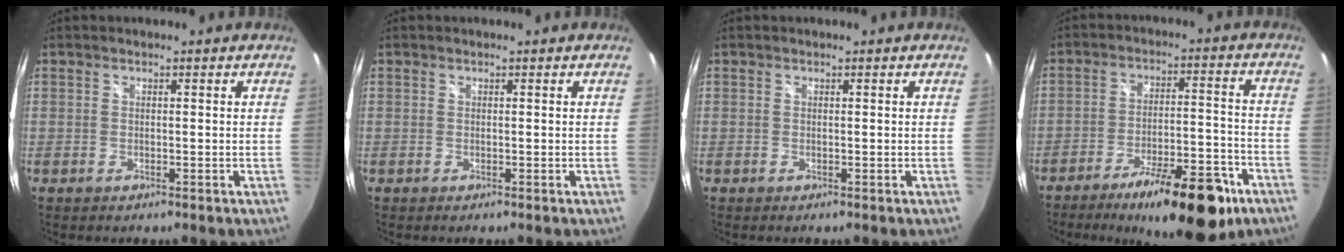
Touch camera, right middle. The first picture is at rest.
{"total": 0.0}
{"total": 0.0}
{"total": 17.0, "force": [-11.1, 4.7, 12.0], "torque": [-0.183, -0.010, -0.159]}